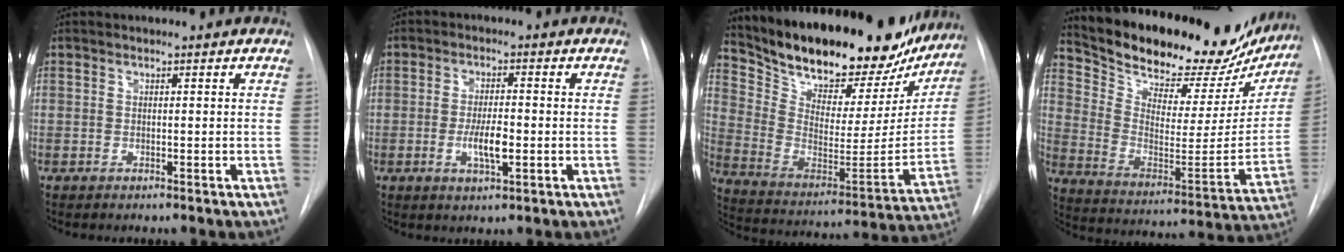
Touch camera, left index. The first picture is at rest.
{"total": 4.9, "force": [-1.2, 1.2, 4.6], "torque": [-0.086, -0.004, -0.019]}
{"total": 29.7, "force": [25.1, 9.6, 12.7], "torque": [-0.219, -0.037, 0.356]}
{"total": 28.2, "force": [24.6, 9.1, 10.3], "torque": [-0.175, -0.039, 0.342]}